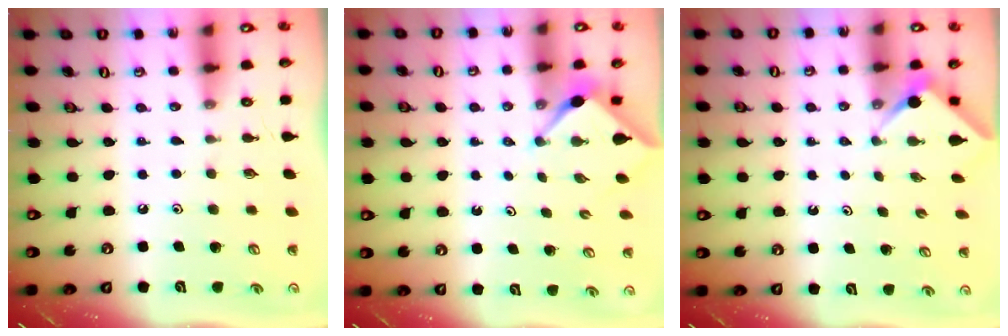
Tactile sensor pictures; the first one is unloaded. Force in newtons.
{"total": 3.0, "press": 3.0, "slide": 0.2}
{"total": 3.7, "press": 3.6, "slide": 0.5}